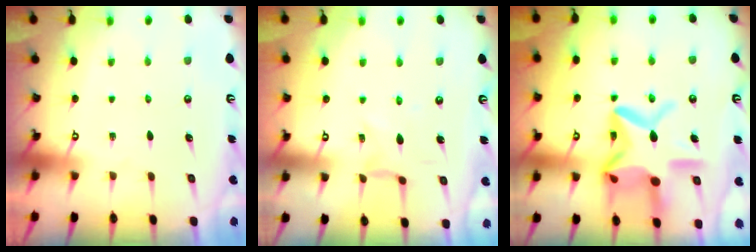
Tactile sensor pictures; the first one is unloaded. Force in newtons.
{"total": 2.7, "press": 2.6, "slide": 0.6}
{"total": 17.6, "press": 17.6, "slide": 1.3}